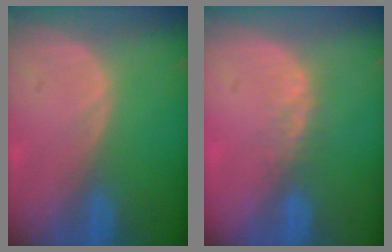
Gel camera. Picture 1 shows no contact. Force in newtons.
{"total": 2.5, "press": 1.9, "slide": 1.5}